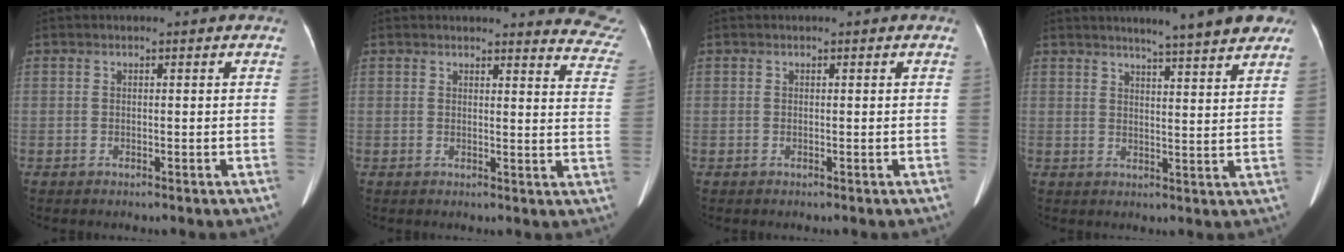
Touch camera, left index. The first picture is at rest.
{"total": 10.4, "force": [10.3, 1.3, 0.9], "torque": [0.034, -0.083, 0.068]}
{"total": 0.0}
{"total": 10.2, "force": [8.5, 0.4, 5.6], "torque": [-0.070, 0.007, 0.092]}